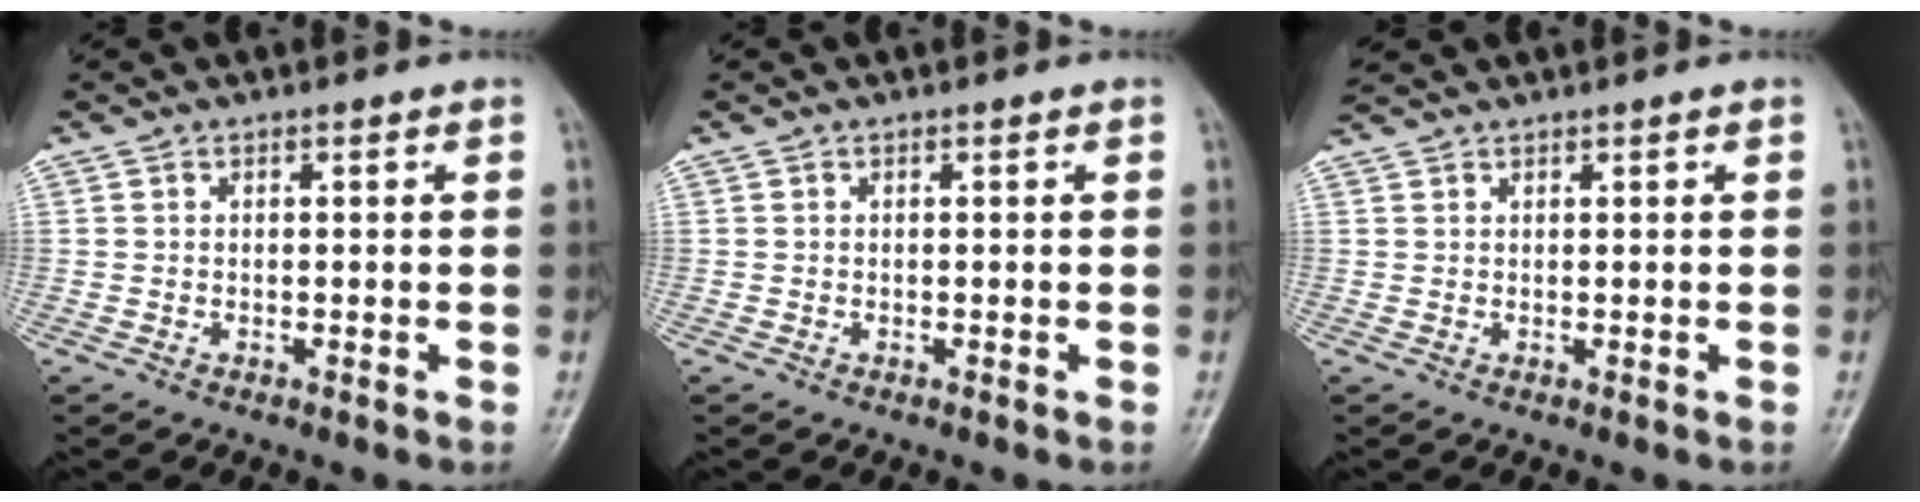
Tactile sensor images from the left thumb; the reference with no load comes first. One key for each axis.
{"total": 0.0}
{"total": 2.3, "fx": 2.2, "fy": 0.3, "fz": 0.6, "tx": -0.010, "ty": 0.016, "tz": 0.045}